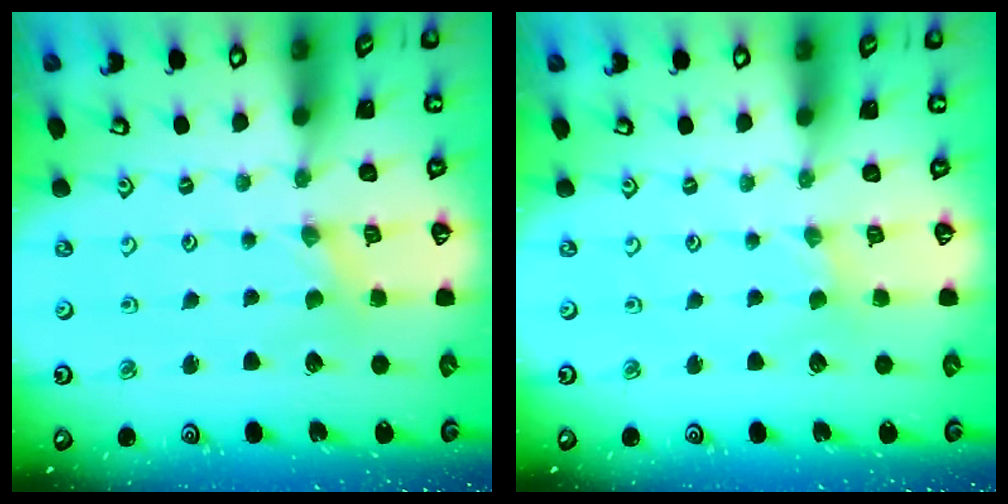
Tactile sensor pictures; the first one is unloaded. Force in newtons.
{"total": 0.0}